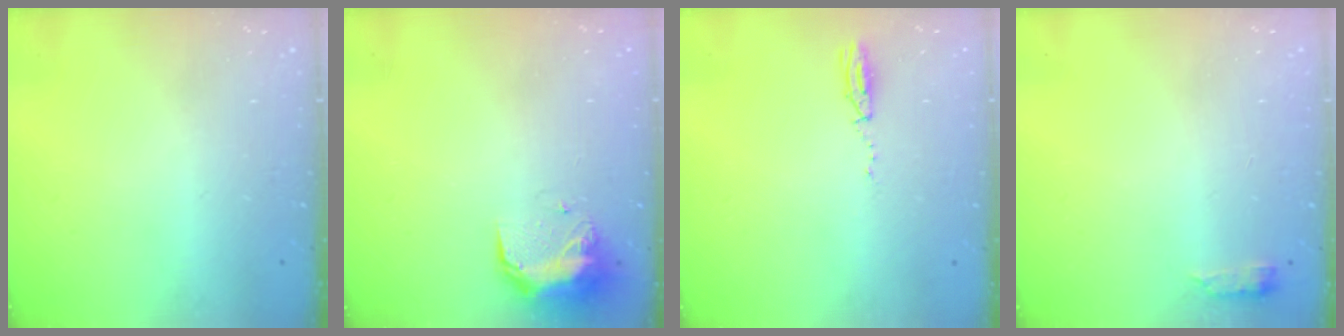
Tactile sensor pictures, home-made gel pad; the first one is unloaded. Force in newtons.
{"total": 9.3, "press": 9.3, "slide": 0.7}
{"total": 3.5, "press": 2.8, "slide": 2.1}
{"total": 2.6, "press": 2.6, "slide": 0.5}